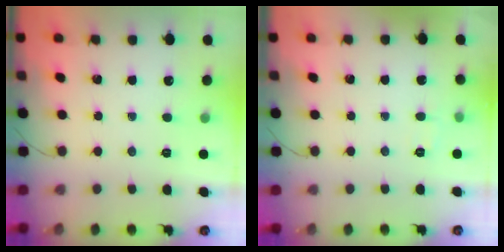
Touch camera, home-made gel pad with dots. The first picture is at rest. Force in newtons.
{"total": 2.6, "press": 2.3, "slide": 1.2}